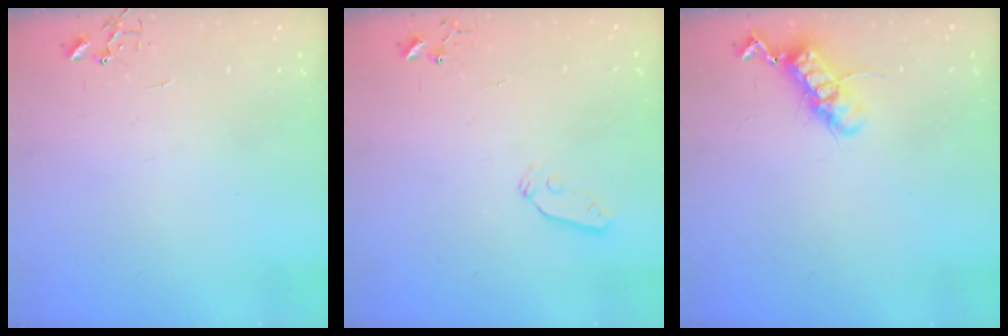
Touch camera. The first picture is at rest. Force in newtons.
{"total": 4.3, "press": 4.3, "slide": 0.3}
{"total": 11.8, "press": 11.8, "slide": 1.2}